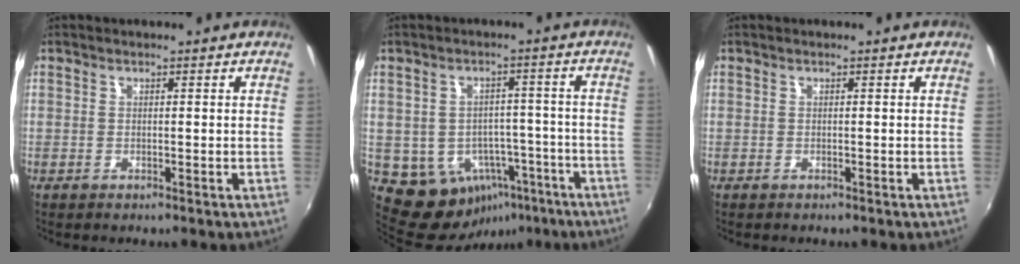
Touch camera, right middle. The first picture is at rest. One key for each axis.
{"total": 11.1, "fx": -5.3, "fy": 8.9, "fz": 4.1, "tx": -0.080, "ty": 0.029, "tz": -0.034}
{"total": 0.0}